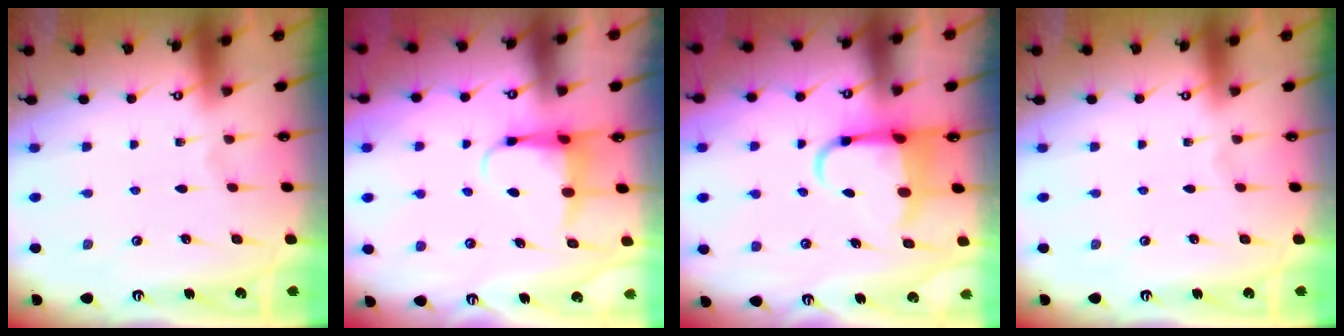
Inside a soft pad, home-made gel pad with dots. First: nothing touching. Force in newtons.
{"total": 4.8, "press": 4.8, "slide": 0.7}
{"total": 6.1, "press": 6.0, "slide": 1.3}
{"total": 0.0}